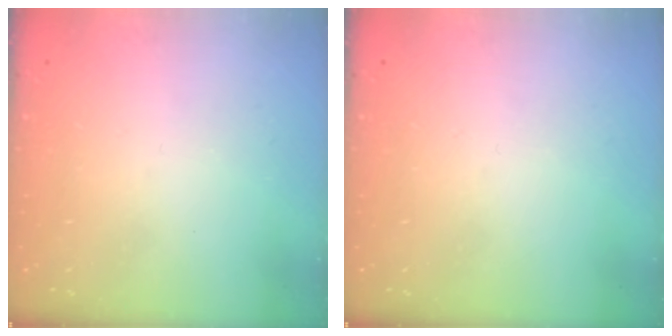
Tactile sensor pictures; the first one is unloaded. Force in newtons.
{"total": 0.0}